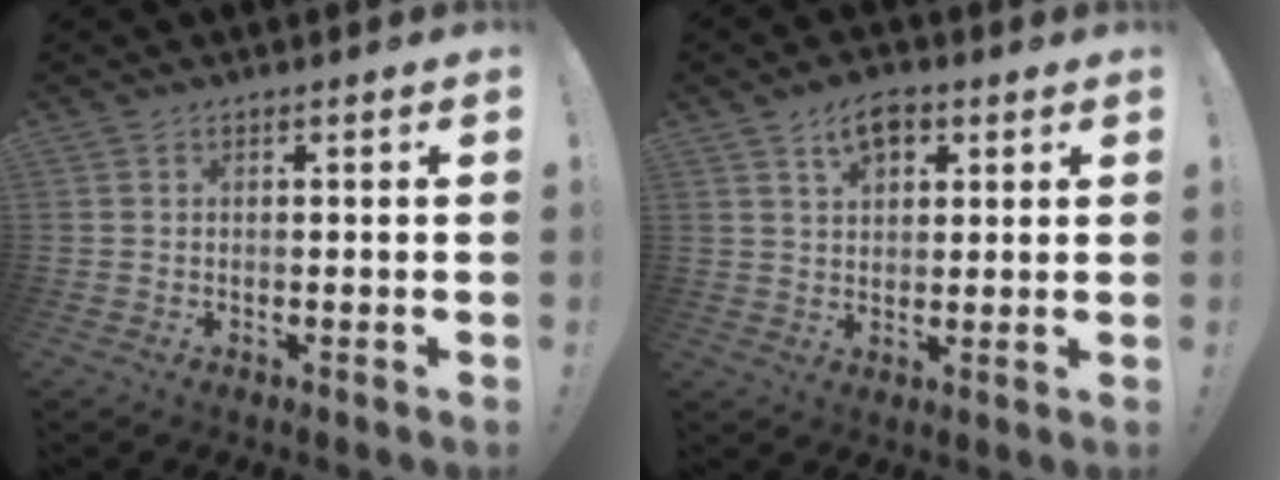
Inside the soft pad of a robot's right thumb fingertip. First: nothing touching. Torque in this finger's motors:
{"motor_torque": [-0.46, 0.57, -0.03, -0.03, 0.19]}